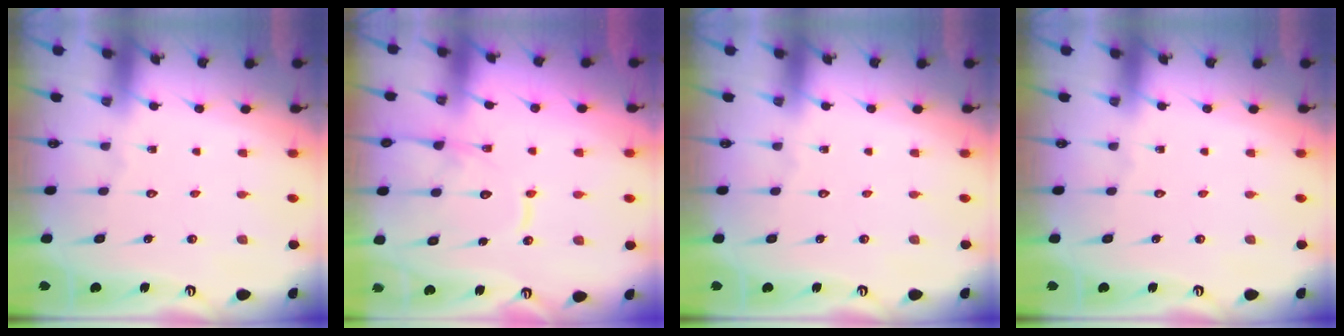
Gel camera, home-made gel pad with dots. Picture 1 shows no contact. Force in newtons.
{"total": 13.1, "press": 13.1, "slide": 1.4}
{"total": 0.0}
{"total": 0.0}